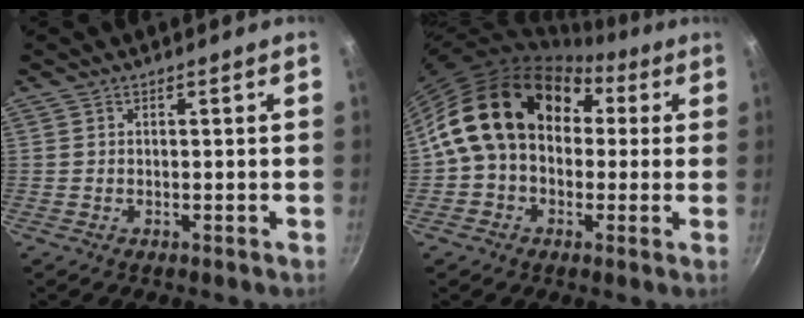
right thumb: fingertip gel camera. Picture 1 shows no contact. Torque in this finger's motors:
{"motor_torque": [0.51, 4.11, 1.60, -1.17, 0.30]}